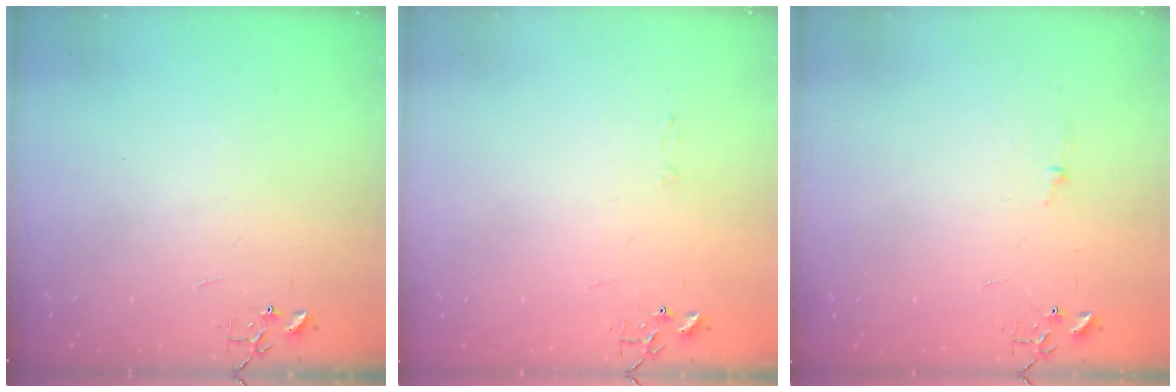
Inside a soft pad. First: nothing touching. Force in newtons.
{"total": 2.8, "press": 2.8, "slide": 0.4}
{"total": 3.1, "press": 3.1, "slide": 0.4}